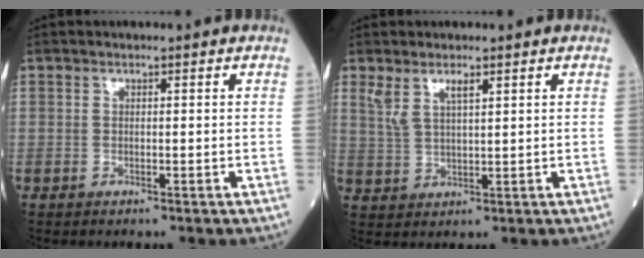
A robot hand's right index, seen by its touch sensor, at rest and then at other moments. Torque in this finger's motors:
{"motor_torque": [0.05, 0.08, 0.06, 0.08]}